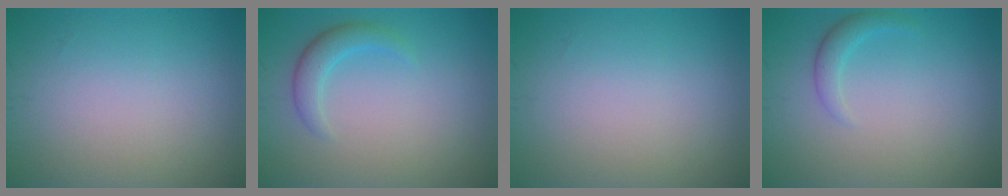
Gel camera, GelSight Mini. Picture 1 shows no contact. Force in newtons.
{"total": 2.3, "press": 2.2, "slide": 0.1}
{"total": 0.0}
{"total": 1.5, "press": 1.5, "slide": 0.2}